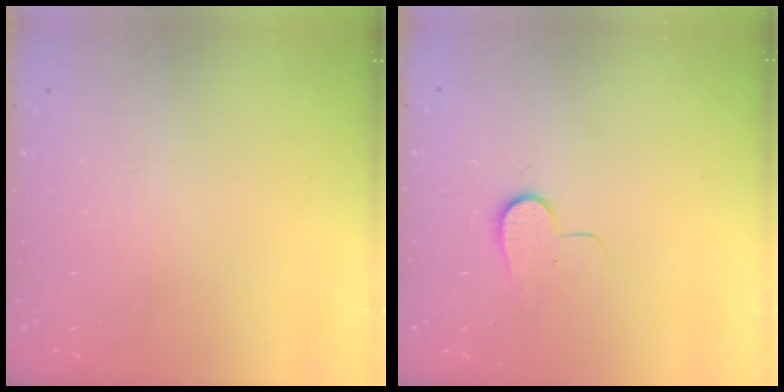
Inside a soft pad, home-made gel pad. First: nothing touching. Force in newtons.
{"total": 7.0, "press": 7.0, "slide": 0.6}